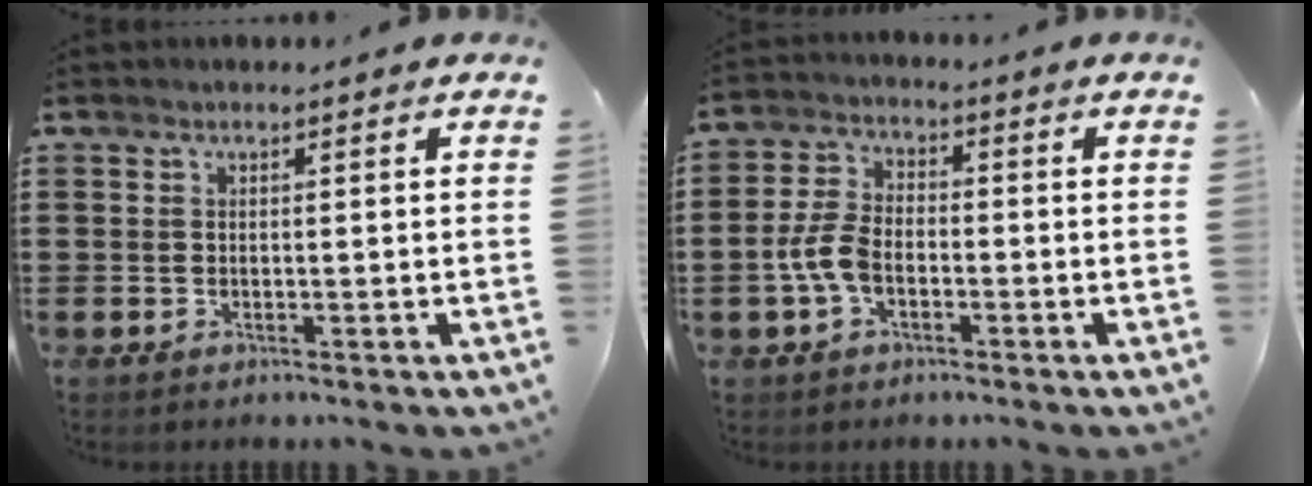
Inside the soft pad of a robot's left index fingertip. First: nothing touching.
{"total": 5.8, "force": [-1.7, 3.2, 4.5], "torque": [-0.120, -0.002, -0.041]}